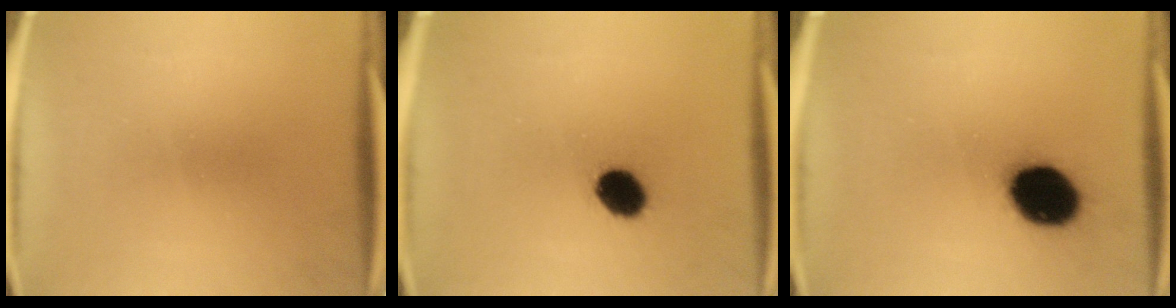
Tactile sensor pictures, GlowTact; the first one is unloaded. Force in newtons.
{"total": 7.6}
{"total": 15.4}